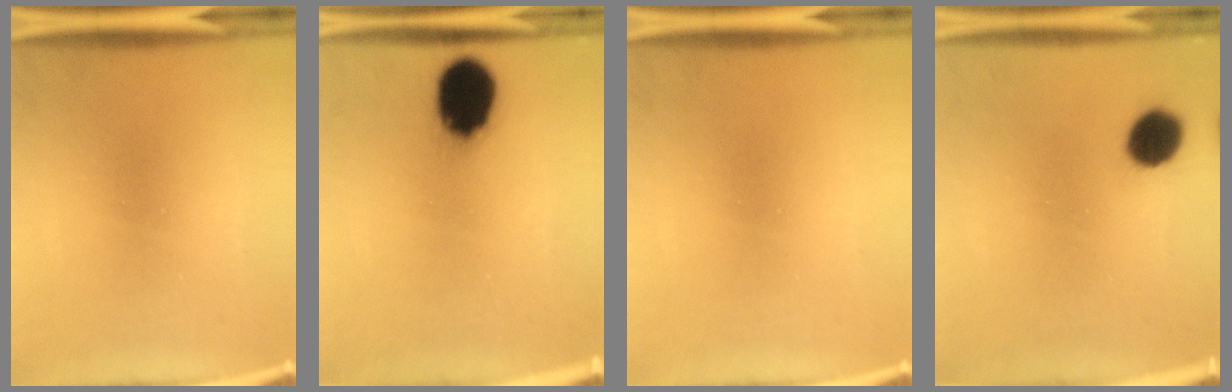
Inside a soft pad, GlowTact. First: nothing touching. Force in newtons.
{"total": 15.4}
{"total": 0.0}
{"total": 7.8}